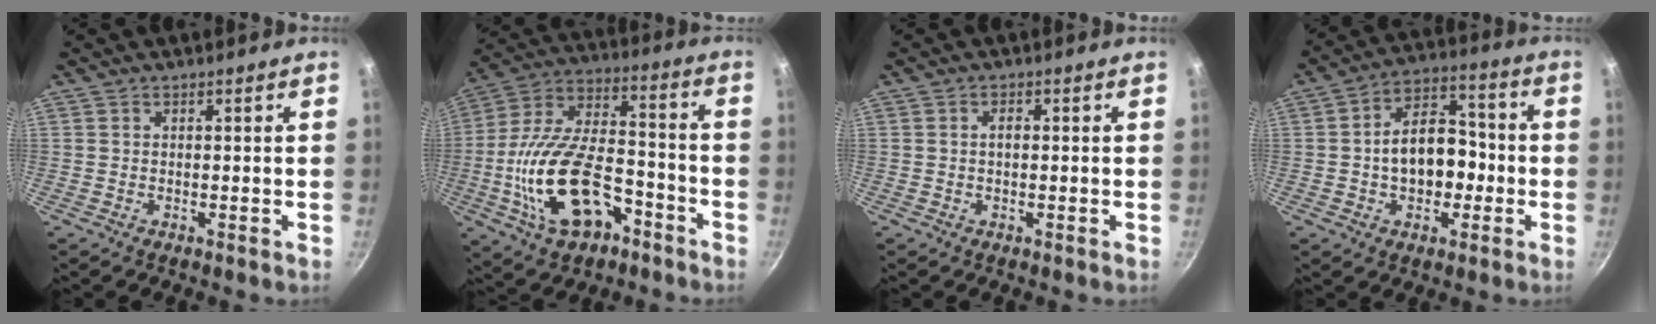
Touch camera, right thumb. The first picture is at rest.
{"total": 20.9, "force": [-7.8, 11.1, 15.9], "torque": [-0.299, 0.051, -0.131]}
{"total": 1.3, "force": [0.0, 0.7, 1.1], "torque": [-0.015, 0.004, -0.002]}
{"total": 12.6, "force": [-1.4, 8.3, 9.4], "torque": [-0.115, 0.039, -0.031]}